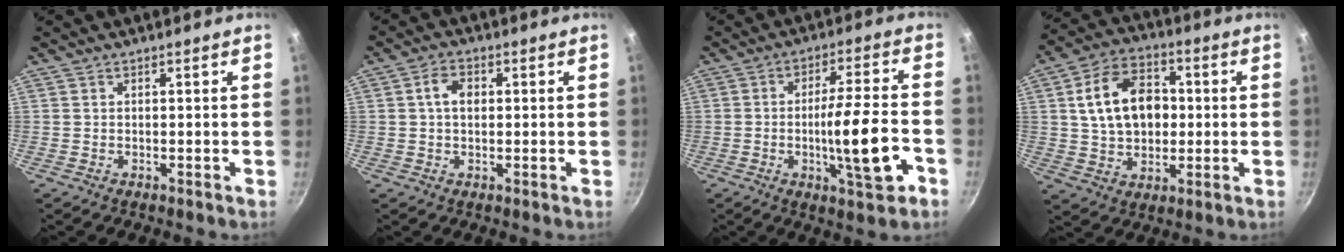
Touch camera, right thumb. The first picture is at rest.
{"total": 4.3, "force": [0.6, 2.9, 3.0], "torque": [-0.043, 0.009, 0.004]}
{"total": 13.7, "force": [-4.1, 1.6, 13.0], "torque": [-0.215, 0.021, -0.073]}
{"total": 14.9, "force": [1.8, 10.6, 10.3], "torque": [-0.146, 0.017, 0.025]}